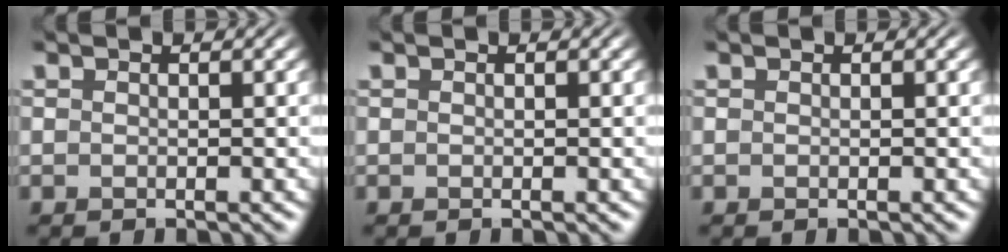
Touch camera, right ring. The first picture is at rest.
{"total": 0.0}
{"total": 0.0}